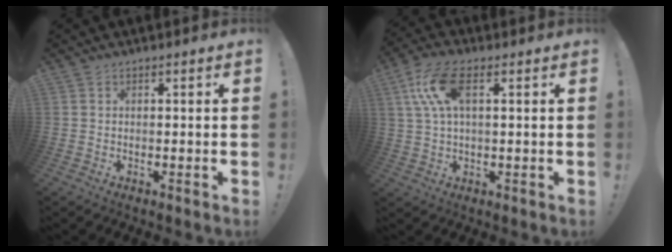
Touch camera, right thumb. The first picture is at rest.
{"total": 11.5, "force": [3.6, 5.1, 9.6], "torque": [-0.201, 0.003, 0.071]}